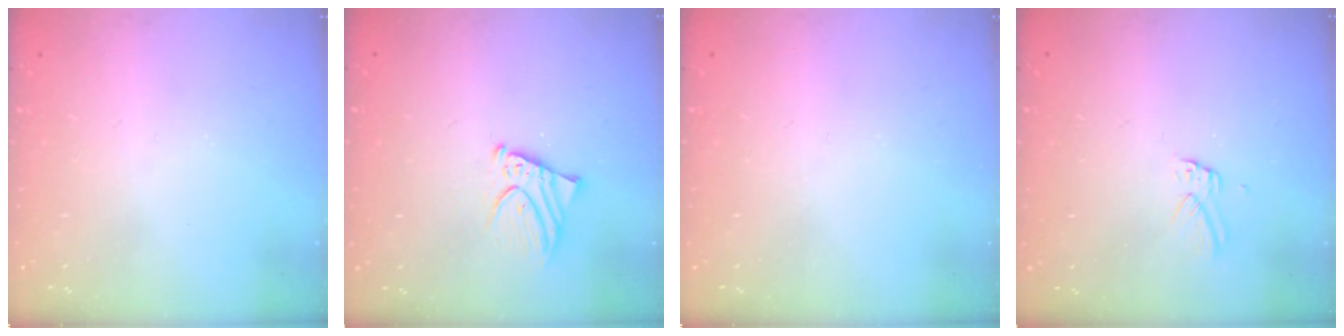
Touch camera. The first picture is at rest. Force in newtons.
{"total": 4.5, "press": 4.5, "slide": 0.6}
{"total": 0.0}
{"total": 2.9, "press": 2.9, "slide": 0.2}